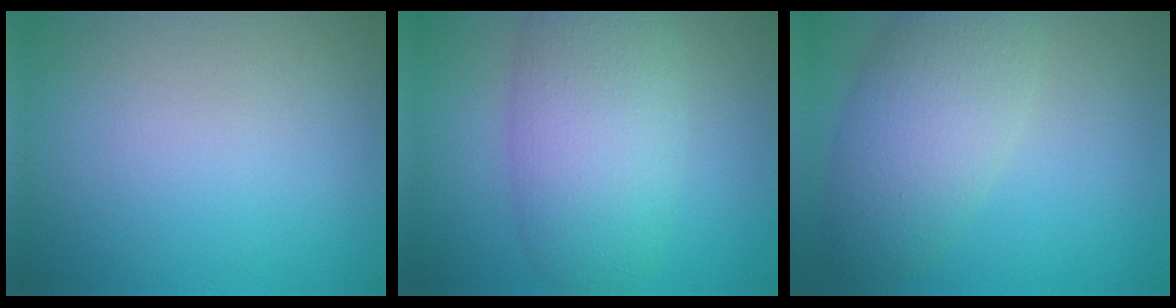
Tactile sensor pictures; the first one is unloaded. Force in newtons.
{"total": 7.3, "press": 7.2, "slide": 0.3}
{"total": 6.1, "press": 6.1, "slide": 0.1}